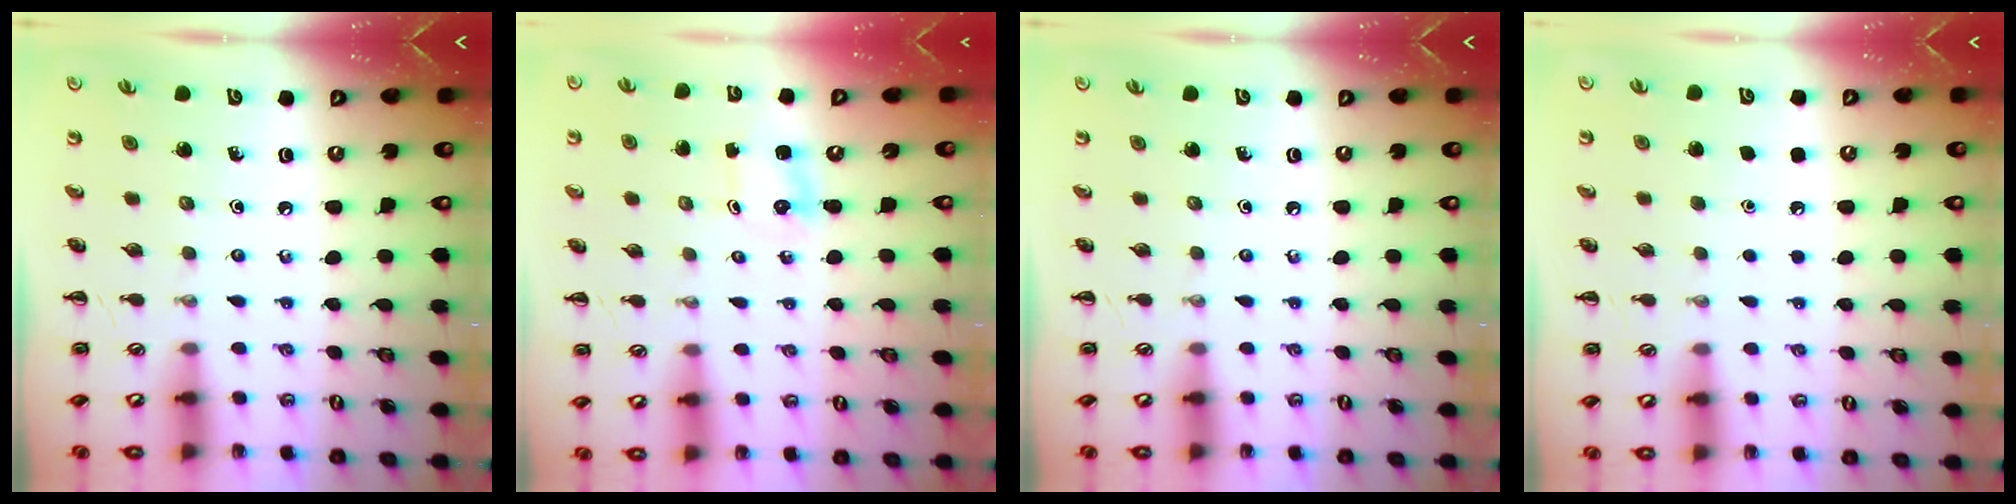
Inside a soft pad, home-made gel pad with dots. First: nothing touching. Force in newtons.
{"total": 1.1, "press": 1.1, "slide": 0.4}
{"total": 0.0}
{"total": 1.6, "press": 1.6, "slide": 0.1}